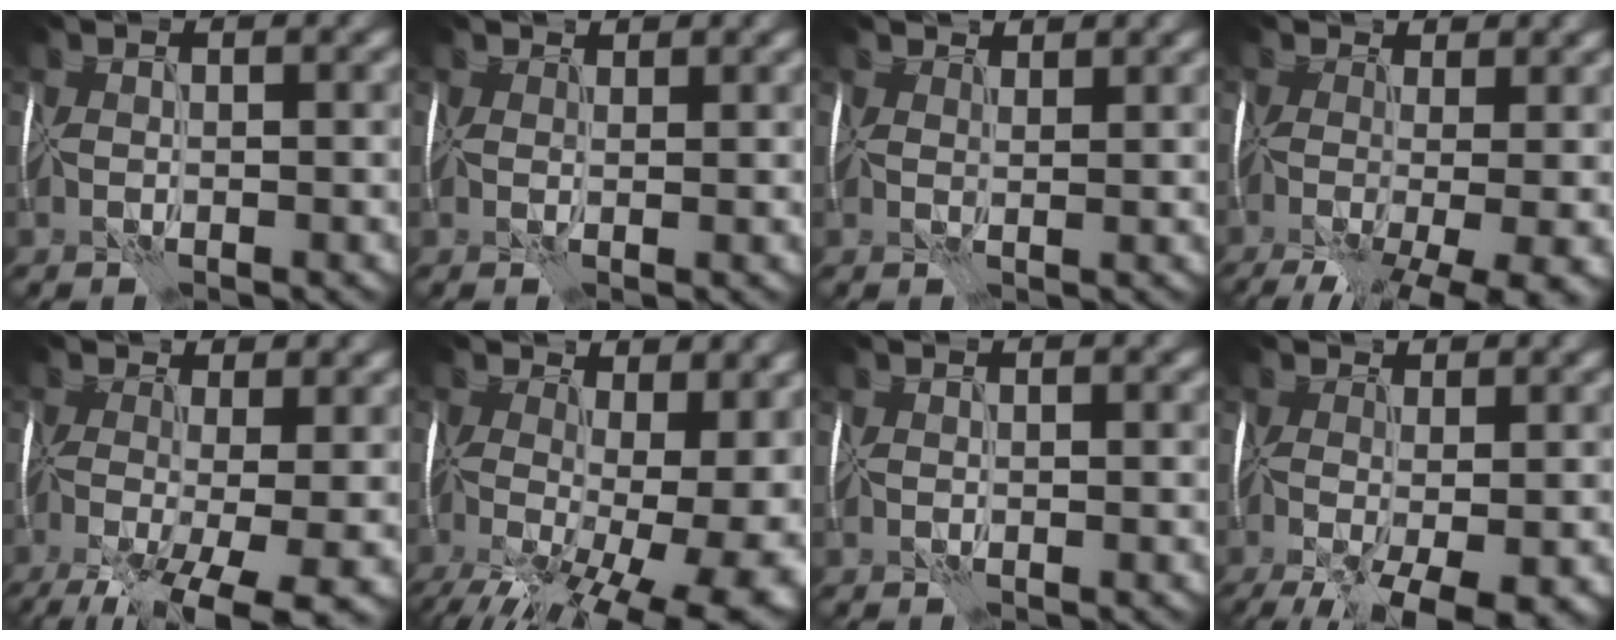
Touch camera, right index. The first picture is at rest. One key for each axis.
{"total": 2.0, "fx": 1.5, "fy": 1.0, "fz": 0.9, "tx": -0.019, "ty": 0.010, "tz": 0.011}
{"total": 2.7, "fx": 2.3, "fy": 1.2, "fz": 0.8, "tx": -0.024, "ty": 0.013, "tz": 0.024}
{"total": 12.7, "fx": -5.0, "fy": 5.8, "fz": 10.2, "tx": -0.173, "ty": -0.015, "tz": -0.033}
{"total": 13.7, "fx": -6.5, "fy": 6.0, "fz": 10.4, "tx": -0.192, "ty": -0.024, "tz": -0.055}
{"total": 17.9, "fx": -4.2, "fy": 9.5, "fz": 14.6, "tx": -0.215, "ty": -0.022, "tz": -0.011}
{"total": 0.0}
{"total": 9.3, "fx": -3.9, "fy": 4.4, "fz": 7.3, "tx": -0.132, "ty": -0.021, "tz": -0.049}